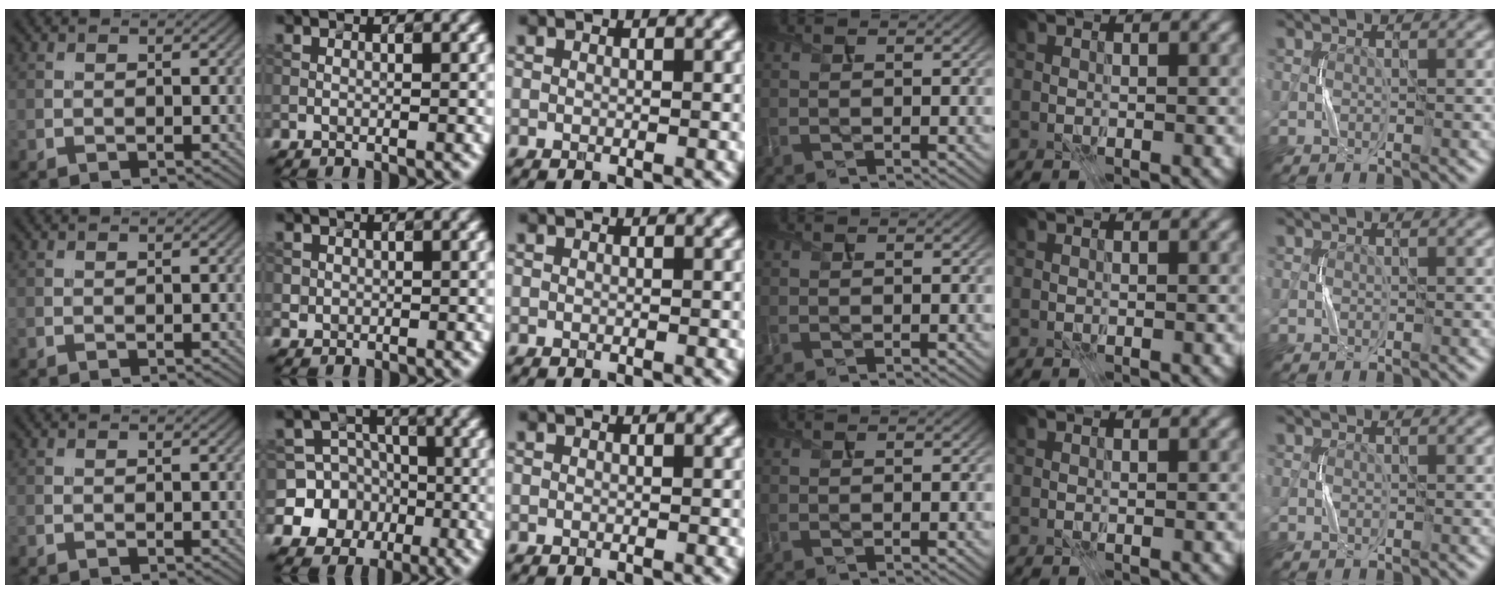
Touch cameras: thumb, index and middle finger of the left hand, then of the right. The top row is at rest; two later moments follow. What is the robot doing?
{"motion": "press", "object": "joystick"}